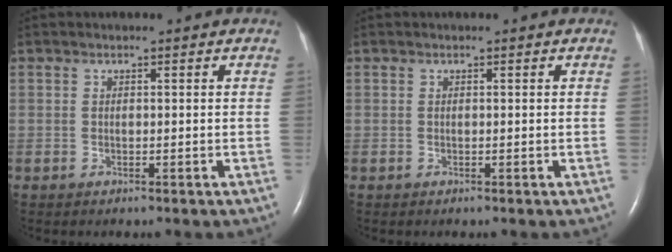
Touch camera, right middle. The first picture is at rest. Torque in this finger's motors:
{"motor_torque": [0.00, 0.00, 0.00, 0.00]}